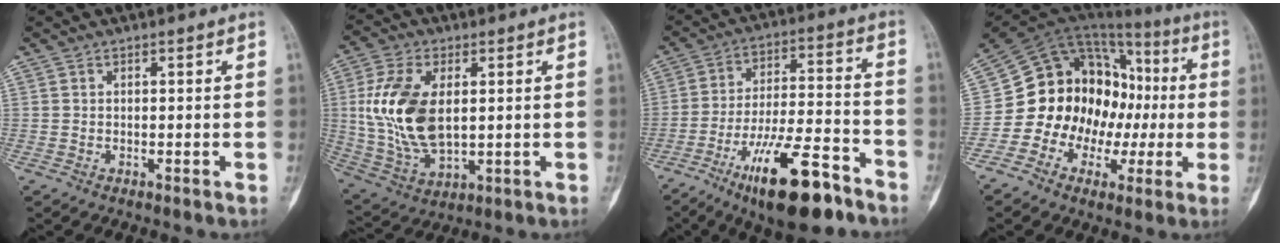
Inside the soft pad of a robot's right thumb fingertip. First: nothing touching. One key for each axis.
{"total": 15.8, "fx": 1.9, "fy": 8.8, "fz": 12.9, "tx": -0.263, "ty": -0.009, "tz": 0.045}
{"total": 18.4, "fx": -11.1, "fy": 5.6, "fz": 13.5, "tx": -0.226, "ty": 0.067, "tz": -0.182}
{"total": 18.6, "fx": -2.5, "fy": 14.9, "fz": 10.8, "tx": -0.112, "ty": 0.087, "tz": -0.037}